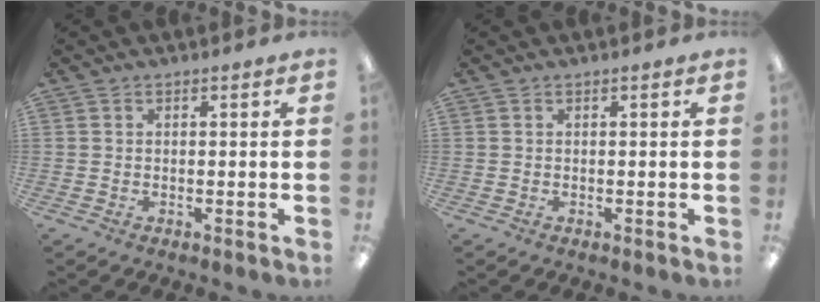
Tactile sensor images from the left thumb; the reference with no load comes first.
{"total": 0.0}